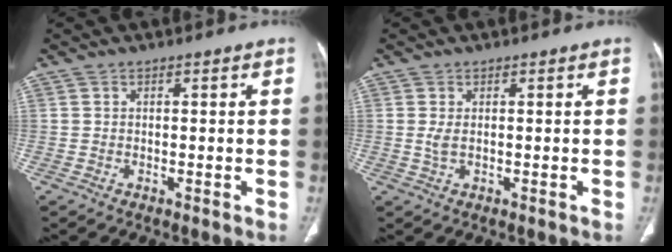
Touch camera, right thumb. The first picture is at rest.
{"total": 1.3, "force": [0.1, 0.6, 1.2], "torque": [-0.032, -0.001, 0.007]}